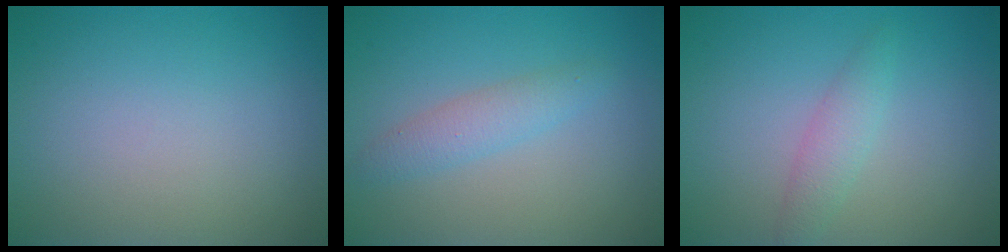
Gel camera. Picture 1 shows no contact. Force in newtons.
{"total": 2.1, "press": 2.1, "slide": 0.0}
{"total": 1.8, "press": 1.8, "slide": 0.0}